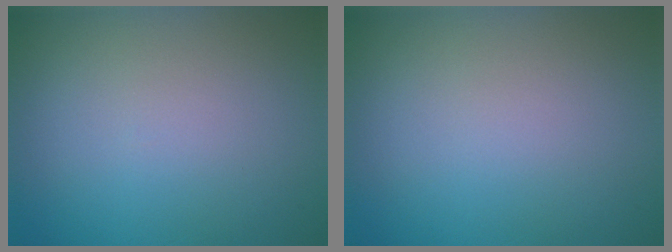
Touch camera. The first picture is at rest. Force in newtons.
{"total": 0.0}